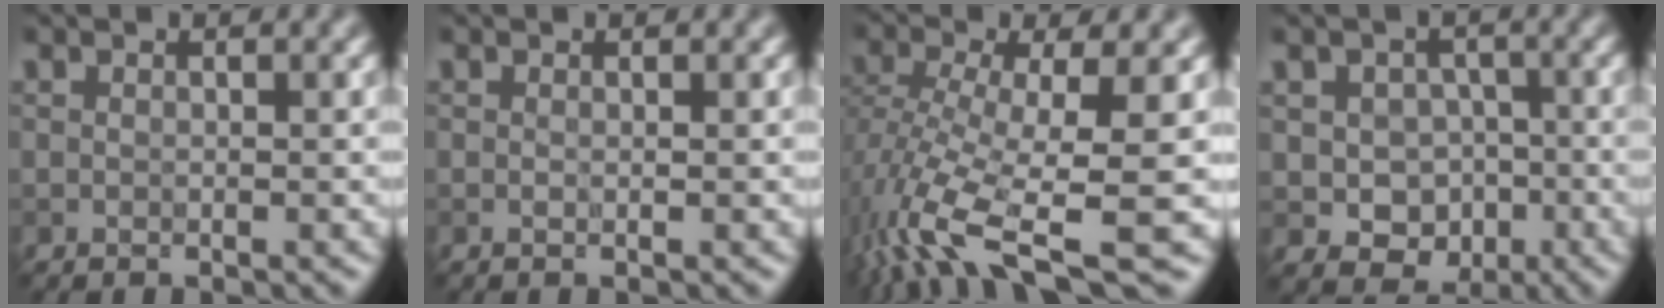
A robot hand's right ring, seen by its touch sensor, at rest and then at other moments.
{"total": 0.0}
{"total": 10.2, "force": [-4.3, 3.1, 8.8], "torque": [-0.182, -0.009, -0.083]}
{"total": 5.3, "force": [-0.9, 4.8, 2.2], "torque": [-0.013, 0.003, -0.032]}